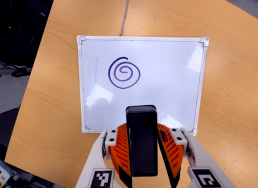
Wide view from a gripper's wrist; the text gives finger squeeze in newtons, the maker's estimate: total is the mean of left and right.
{"total": 5.6, "left": 5.1, "right": 6.0}